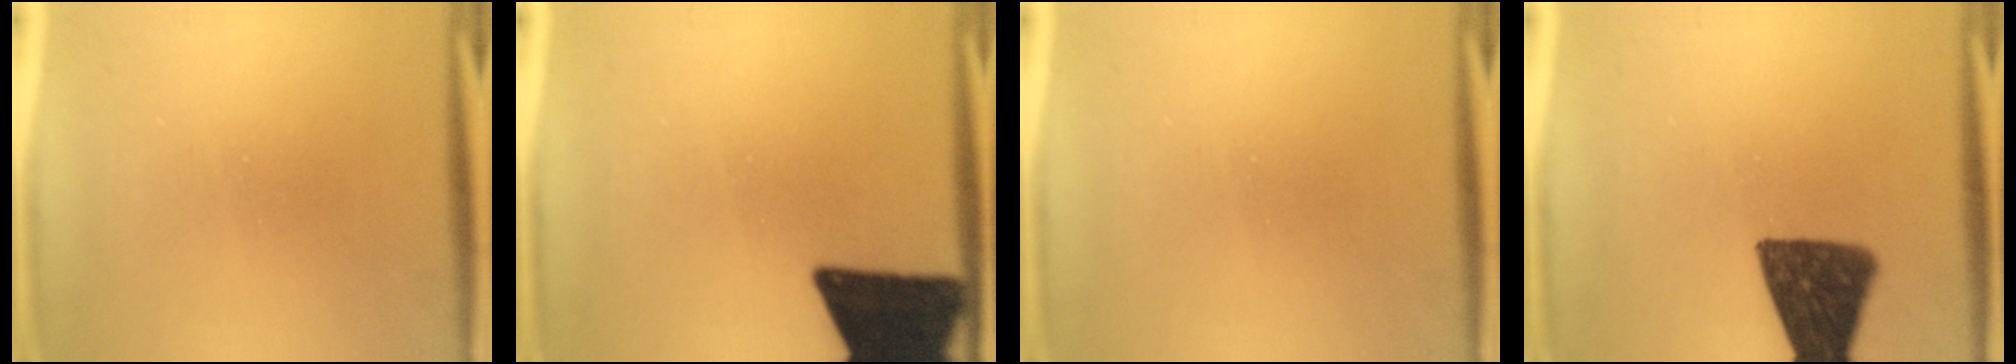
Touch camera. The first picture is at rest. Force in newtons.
{"total": 18.8}
{"total": 0.0}
{"total": 12.5}